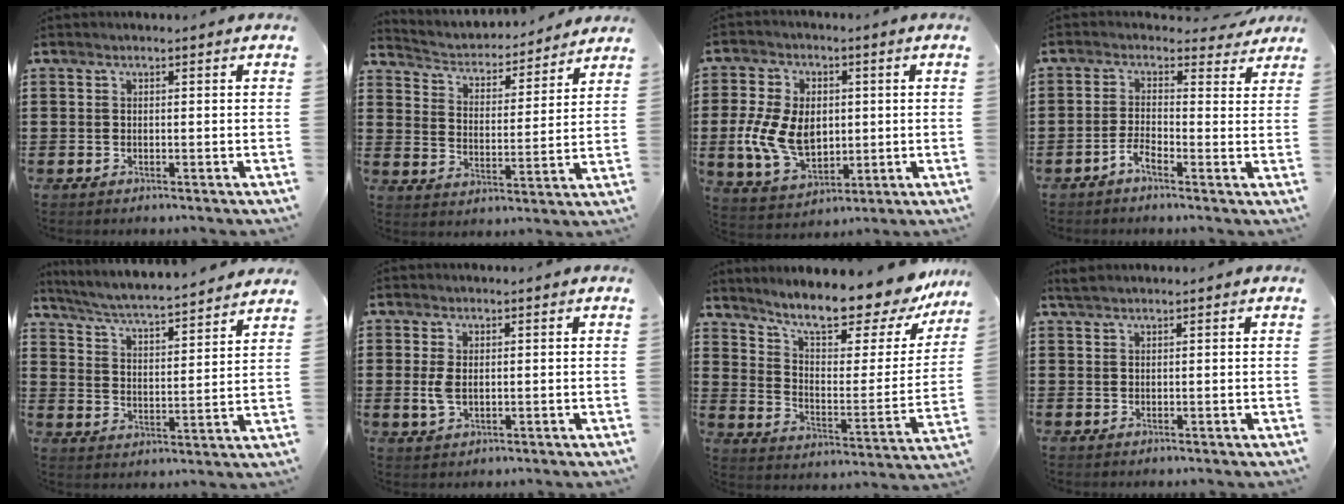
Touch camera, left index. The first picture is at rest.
{"total": 3.1, "force": [3.1, 0.5, 0.2], "torque": [-0.026, -0.031, 0.043]}
{"total": 10.4, "force": [-0.3, 7.2, 7.5], "torque": [-0.182, 0.010, -0.006]}
{"total": 2.3, "force": [-0.6, 1.3, 1.9], "torque": [-0.040, 0.004, -0.014]}
{"total": 4.7, "force": [4.5, -0.4, 1.2], "torque": [-0.046, -0.035, 0.071]}
{"total": 3.0, "force": [0.1, 1.8, 2.4], "torque": [-0.056, 0.002, 0.000]}
{"total": 11.6, "force": [10.2, 1.6, 5.3], "torque": [-0.111, -0.076, 0.171]}
{"total": 1.1, "force": [0.9, 0.1, 0.6], "torque": [-0.012, 0.001, 0.017]}